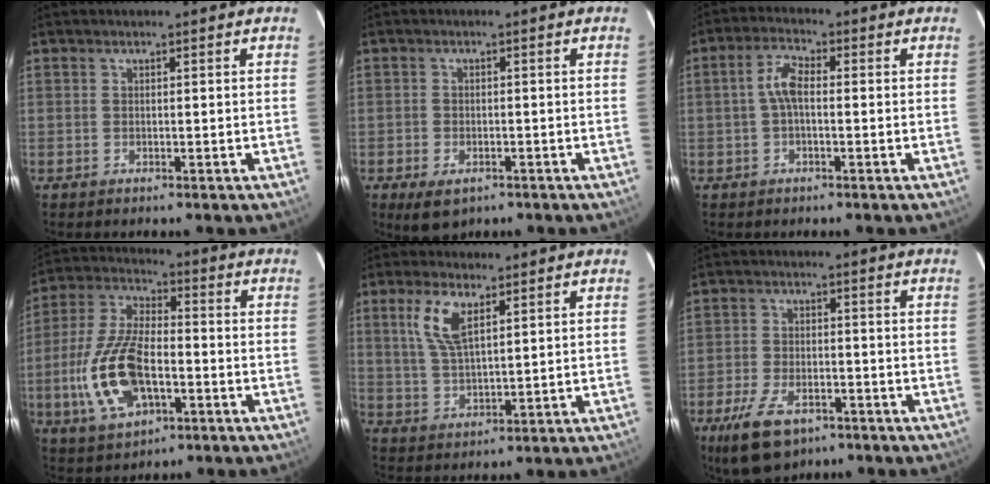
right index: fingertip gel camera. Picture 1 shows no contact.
{"total": 5.2, "force": [-2.9, 3.1, 2.9], "torque": [-0.067, -0.017, -0.044]}
{"total": 4.2, "force": [-0.3, 1.7, 3.8], "torque": [-0.082, 0.014, -0.007]}
{"total": 16.1, "force": [-4.5, 7.8, 13.4], "torque": [-0.296, -0.002, -0.079]}
{"total": 7.5, "force": [3.4, 2.9, 6.0], "torque": [-0.125, 0.006, 0.074]}
{"total": 10.8, "force": [-6.7, 5.5, 6.5], "torque": [-0.152, -0.015, -0.117]}